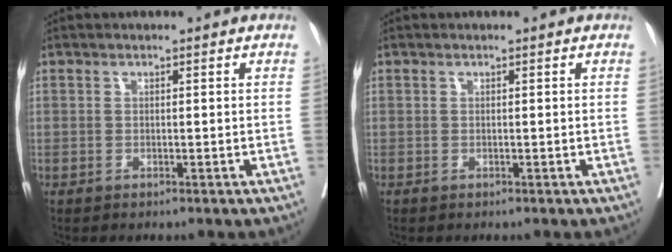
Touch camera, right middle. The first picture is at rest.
{"total": 0.0}